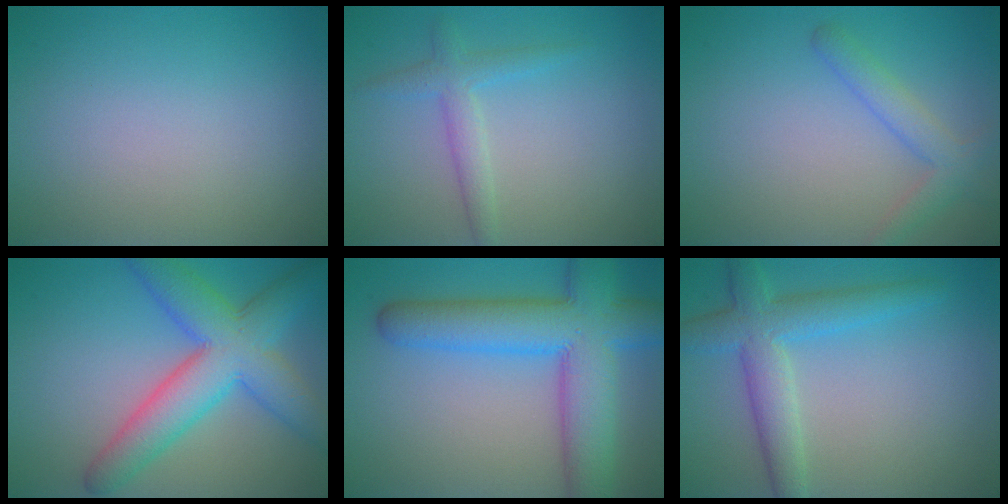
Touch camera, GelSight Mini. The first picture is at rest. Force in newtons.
{"total": 2.3, "press": 2.3, "slide": 0.1}
{"total": 2.3, "press": 2.3, "slide": 0.2}
{"total": 8.0, "press": 8.0, "slide": 0.3}
{"total": 9.9, "press": 9.9, "slide": 0.4}
{"total": 4.8, "press": 4.8, "slide": 0.2}